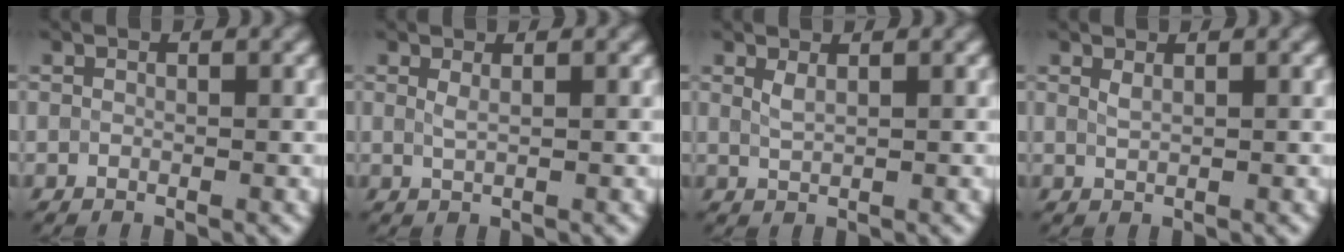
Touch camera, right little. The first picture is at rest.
{"total": 0.8, "force": [0.5, 0.0, 0.7], "torque": [-0.019, 0.004, 0.011]}
{"total": 1.1, "force": [0.7, 0.1, 0.8], "torque": [-0.024, 0.003, 0.018]}
{"total": 0.8, "force": [0.6, 0.0, 0.5], "torque": [-0.017, 0.003, 0.014]}